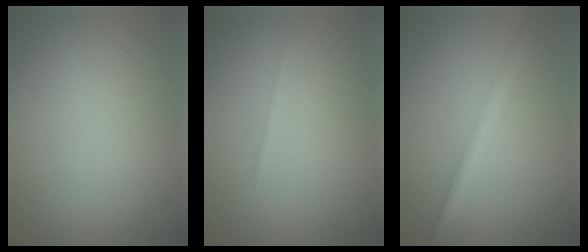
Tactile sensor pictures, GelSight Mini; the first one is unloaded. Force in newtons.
{"total": 0.6, "press": 0.6, "slide": 0.1}
{"total": 2.9, "press": 2.9, "slide": 0.1}